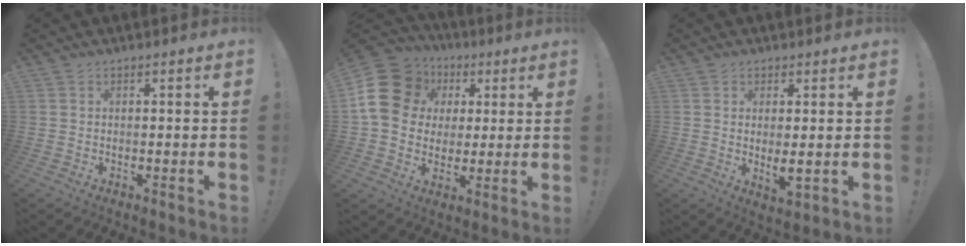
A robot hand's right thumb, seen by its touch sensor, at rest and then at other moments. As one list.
[{"total": 16.8, "force": [4.0, 14.0, 8.4], "torque": [-0.147, -0.010, 0.088]}, {"total": 4.5, "force": [0.7, 1.4, 4.2], "torque": [-0.052, -0.016, 0.016]}]